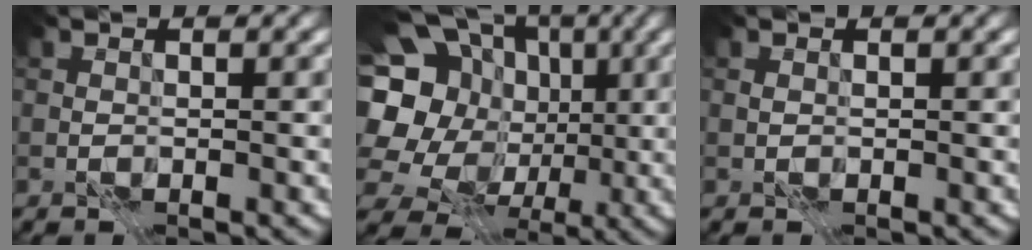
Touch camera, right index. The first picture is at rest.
{"total": 18.7, "force": [1.4, 16.5, 8.8], "torque": [-0.213, 0.021, 0.004]}
{"total": 0.0}